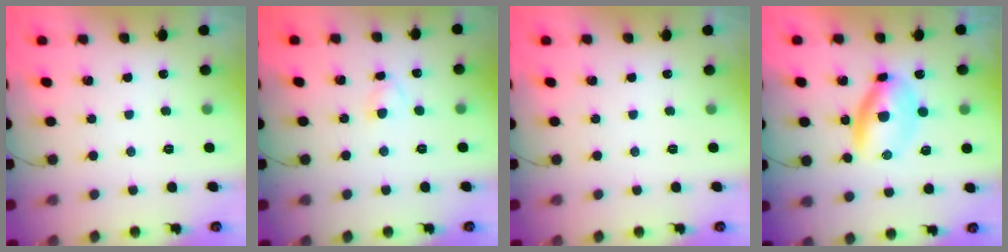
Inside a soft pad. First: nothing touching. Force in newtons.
{"total": 2.4, "press": 2.2, "slide": 1.0}
{"total": 0.0}
{"total": 5.9, "press": 5.8, "slide": 0.9}